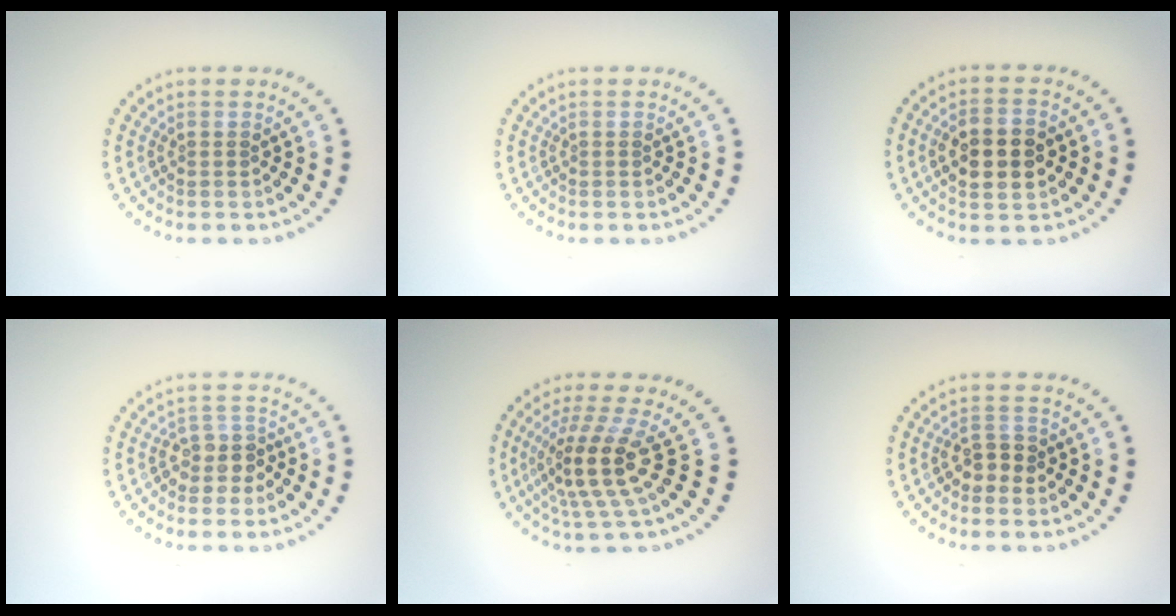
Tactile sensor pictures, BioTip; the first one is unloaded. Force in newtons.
{"total": 0.0}
{"total": 5.0, "press": 5.0, "slide": 0.2}
{"total": 2.5, "press": 2.1, "slide": 1.3}
{"total": 4.9, "press": 3.6, "slide": 3.2}
{"total": 2.1, "press": 2.0, "slide": 0.5}